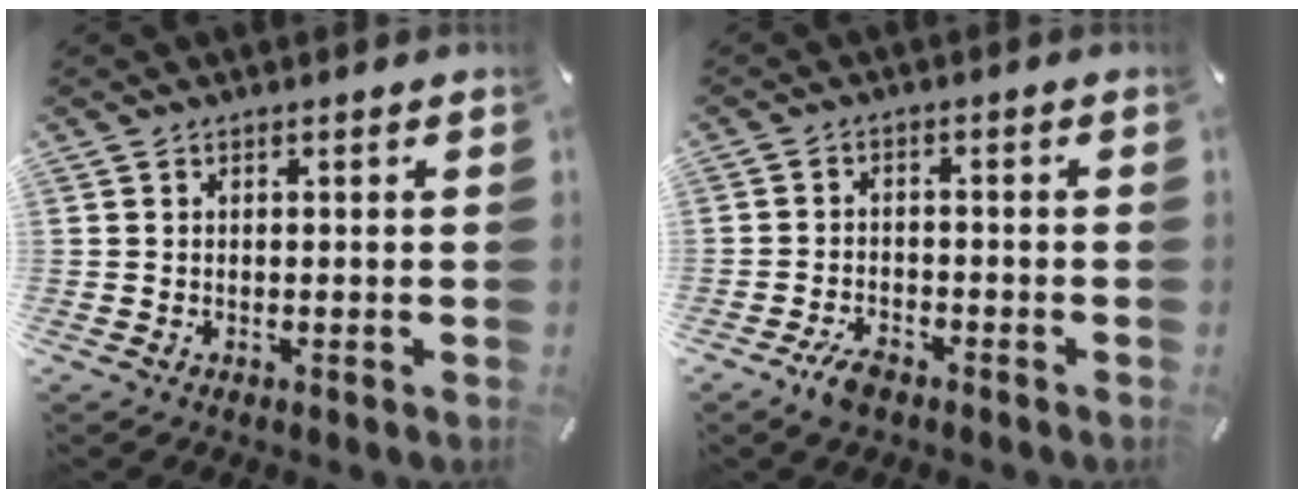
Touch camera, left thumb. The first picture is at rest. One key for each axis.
{"total": 4.4, "fx": -3.2, "fy": 2.1, "fz": 2.2, "tx": -0.047, "ty": 0.016, "tz": -0.061}